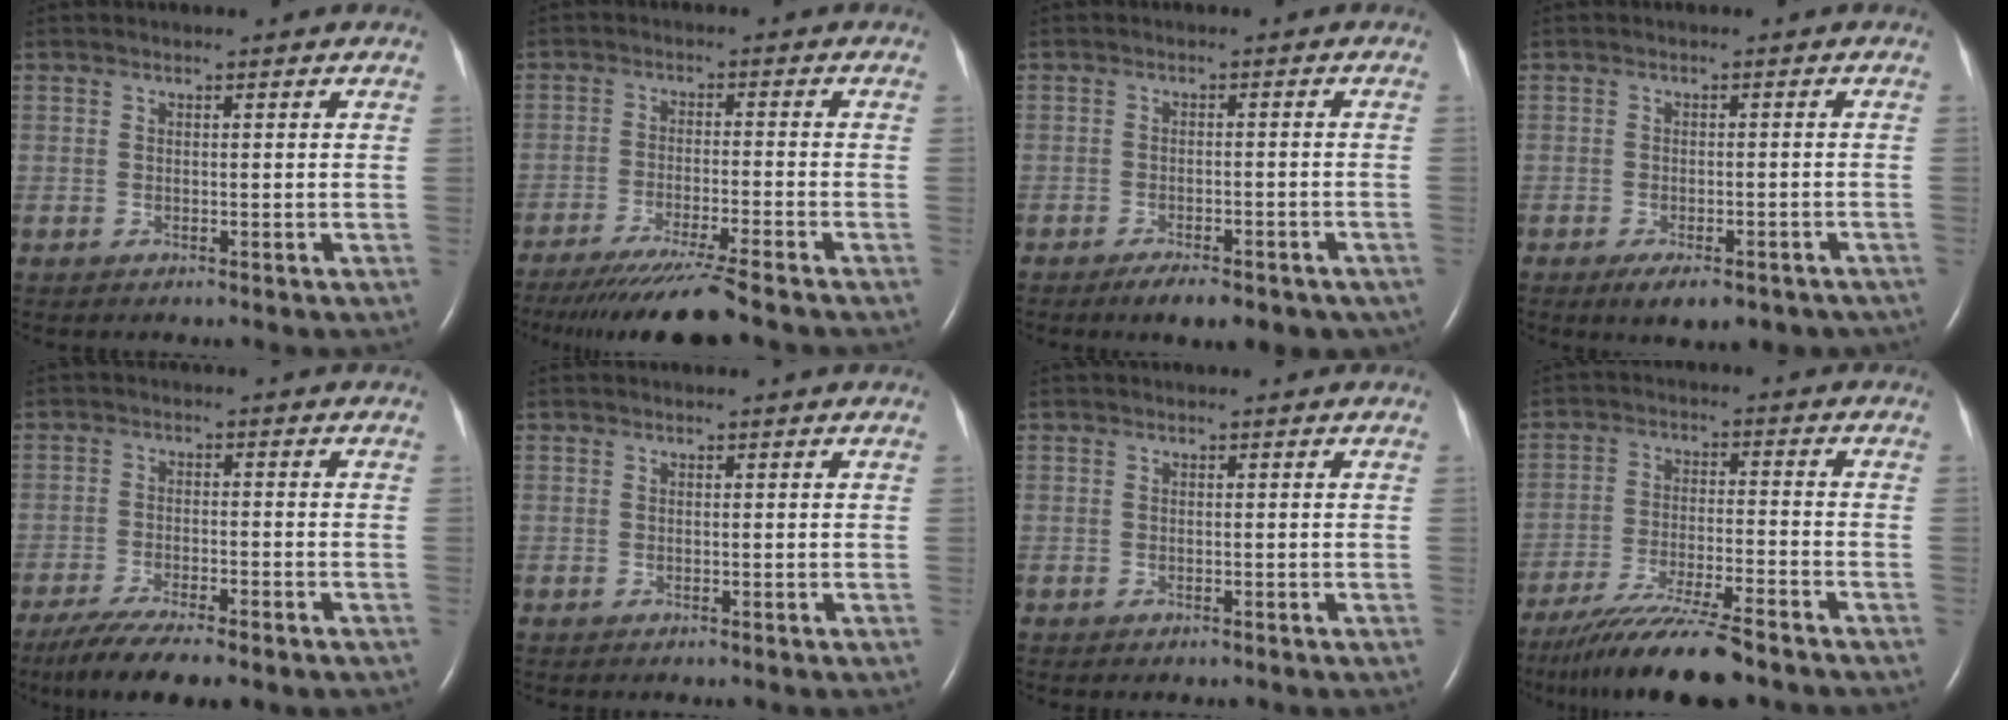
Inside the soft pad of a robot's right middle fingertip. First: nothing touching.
{"total": 11.1, "force": [-9.5, -1.5, 5.6], "torque": [-0.079, -0.037, -0.154]}
{"total": 9.4, "force": [-7.1, 3.2, 5.2], "torque": [-0.052, 0.003, -0.090]}
{"total": 8.8, "force": [-6.7, 3.2, 4.7], "torque": [-0.048, 0.000, -0.085]}
{"total": 9.8, "force": [-7.5, 1.7, 6.1], "torque": [-0.104, -0.021, -0.116]}
{"total": 0.0}
{"total": 0.0}
{"total": 12.8, "force": [-10.7, 0.3, 7.0], "torque": [-0.123, -0.033, -0.176]}